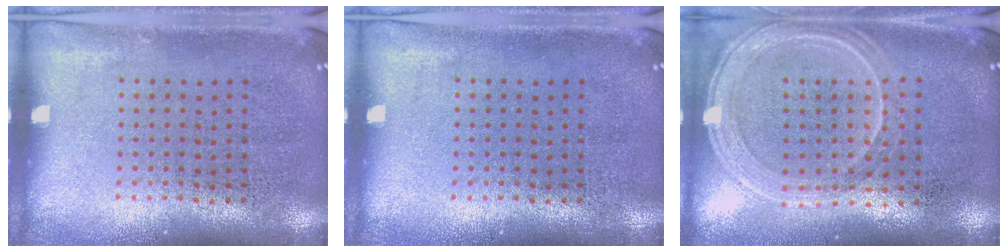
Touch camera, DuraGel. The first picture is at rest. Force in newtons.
{"total": 0.0}
{"total": 1.2, "press": 1.2, "slide": 0.2}